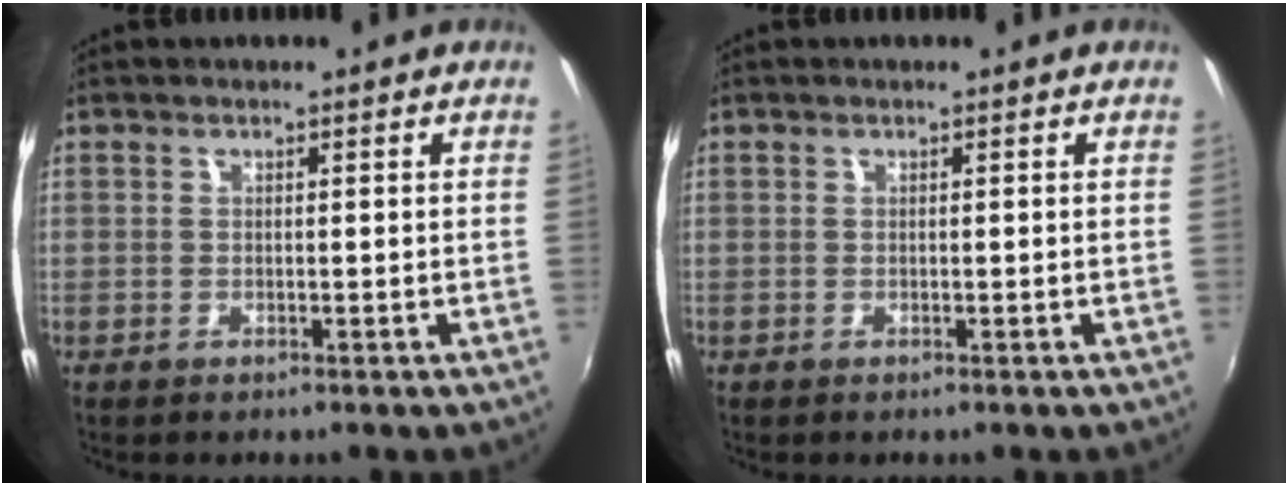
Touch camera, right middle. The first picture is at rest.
{"total": 0.0}